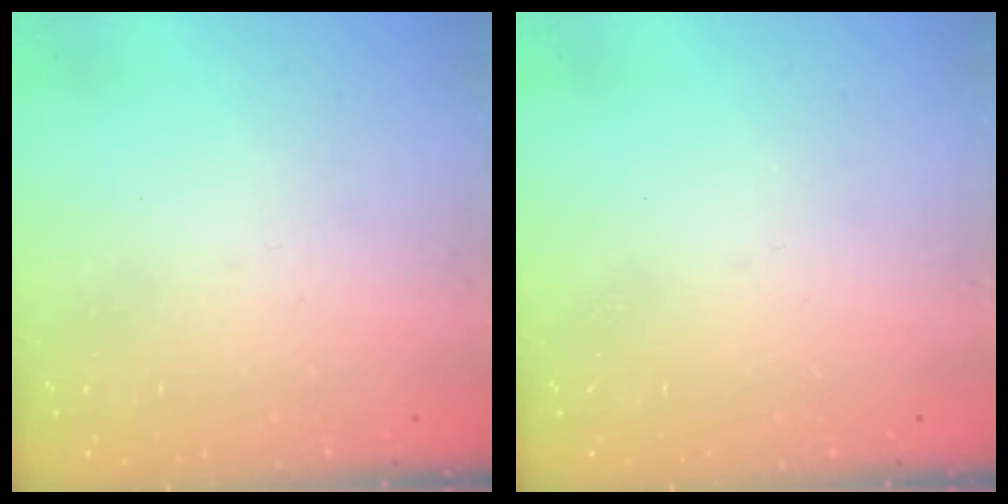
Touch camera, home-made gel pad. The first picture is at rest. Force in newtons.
{"total": 0.0}